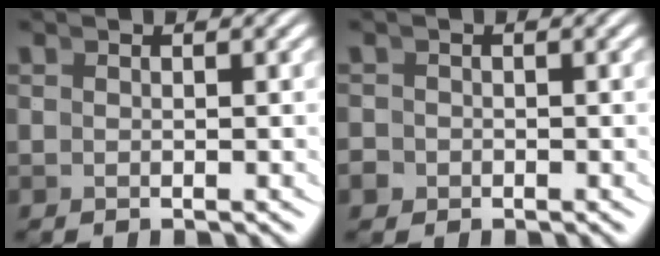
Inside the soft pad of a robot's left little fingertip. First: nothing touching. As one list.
[{"total": 1.5, "force": [-0.8, 1.3, 0.1], "torque": [-0.001, -0.010, -0.013]}]